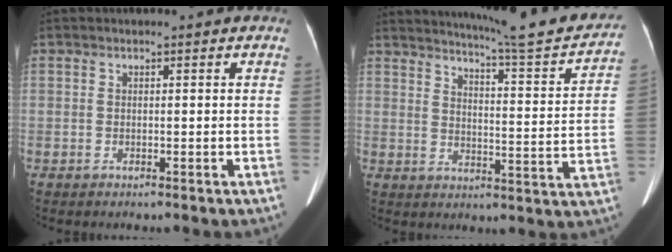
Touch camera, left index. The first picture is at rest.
{"total": 19.9, "force": [18.2, 0.4, 8.1], "torque": [-0.112, -0.057, 0.225]}